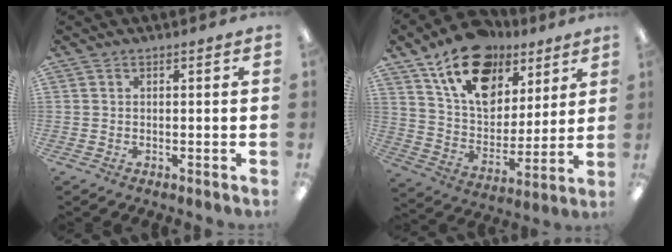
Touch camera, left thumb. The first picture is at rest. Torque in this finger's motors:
{"motor_torque": [0.42, 0.85, 1.73, -1.05, 0.20]}